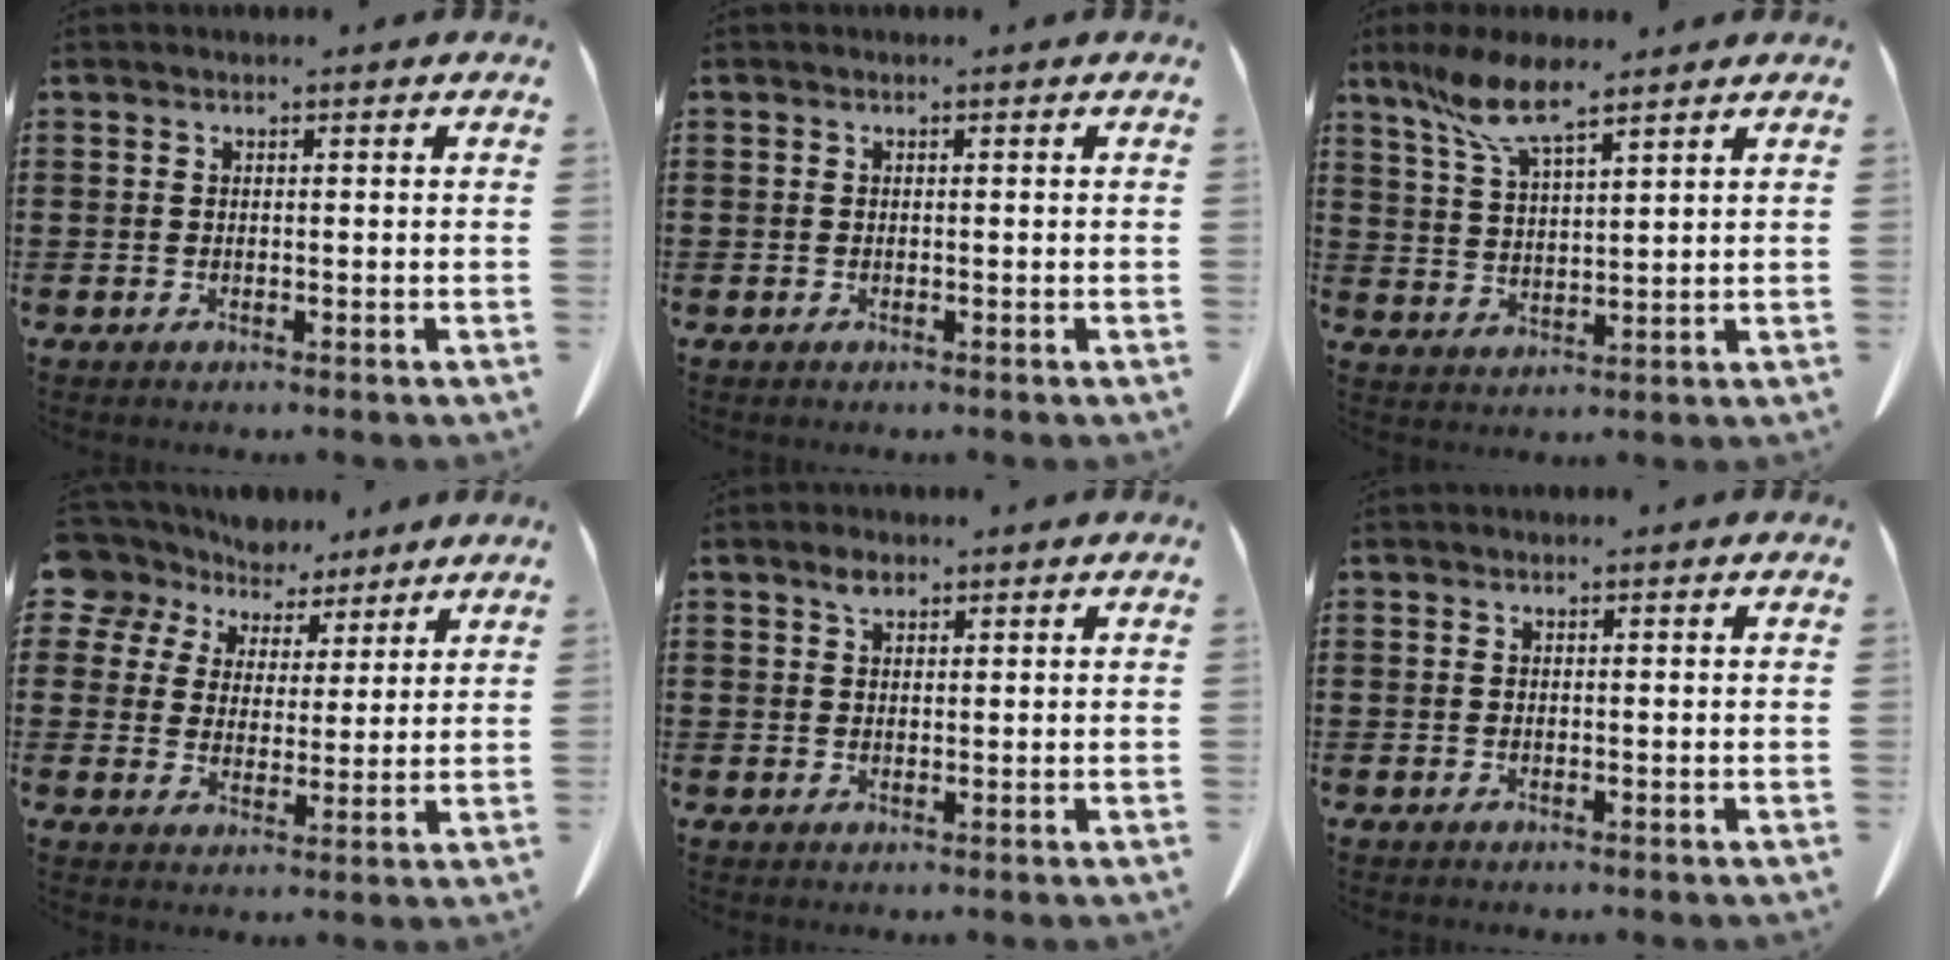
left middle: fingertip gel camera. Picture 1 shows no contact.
{"total": 0.0}
{"total": 7.8, "force": [5.8, 1.5, 5.0], "torque": [-0.121, -0.014, 0.103]}
{"total": 7.2, "force": [5.8, 4.2, 1.0], "torque": [-0.052, -0.020, 0.108]}
{"total": 2.1, "force": [1.5, 1.0, 1.1], "torque": [-0.017, -0.003, 0.028]}
{"total": 0.0}